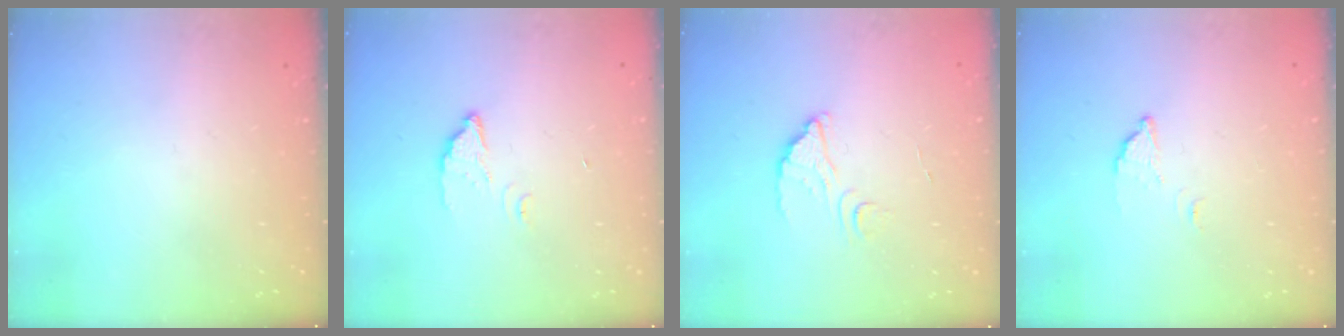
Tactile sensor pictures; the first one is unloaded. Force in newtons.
{"total": 3.3, "press": 3.2, "slide": 0.4}
{"total": 3.7, "press": 3.7, "slide": 0.1}
{"total": 2.2, "press": 2.2, "slide": 0.1}